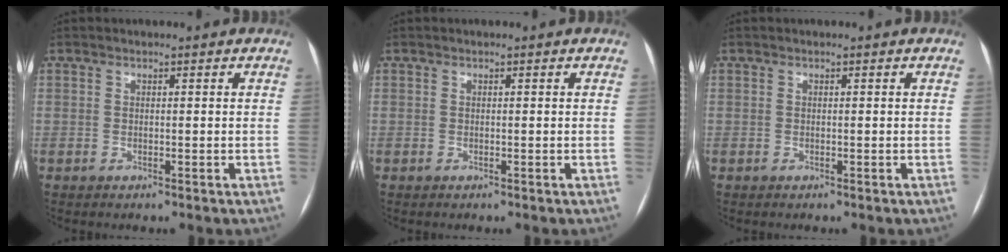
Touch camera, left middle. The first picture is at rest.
{"total": 0.0}
{"total": 0.0}